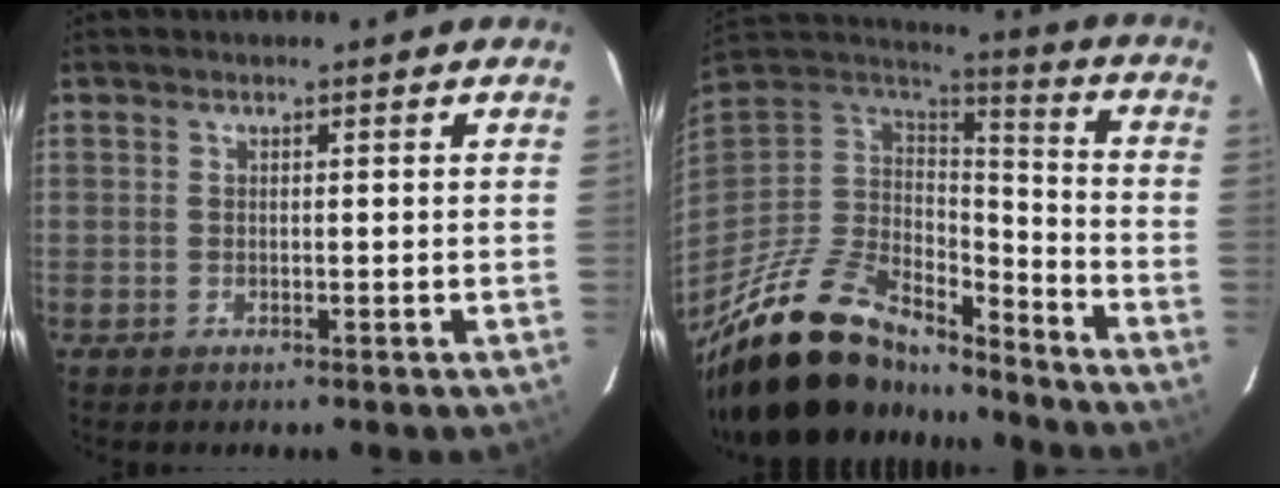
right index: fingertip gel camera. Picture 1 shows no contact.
{"total": 25.4, "force": [-19.1, 10.5, 13.0], "torque": [-0.264, -0.009, -0.315]}